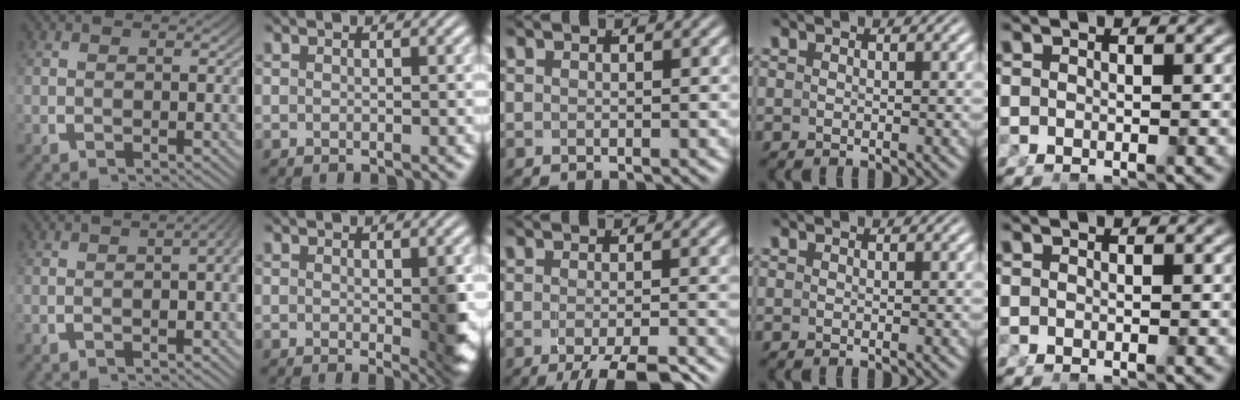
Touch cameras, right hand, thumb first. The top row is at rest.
{"thumb": {"total": 4.7, "force": [-0.1, 2.3, 4.1], "torque": [-0.036, 0.019, -0.018]}, "index": {"total": 3.2, "force": [-0.2, 1.0, 3.1], "torque": [-0.035, -0.016, -0.001]}, "middle": {"total": 6.4, "force": [-4.5, 1.7, 4.2], "torque": [-0.056, -0.020, -0.057]}}